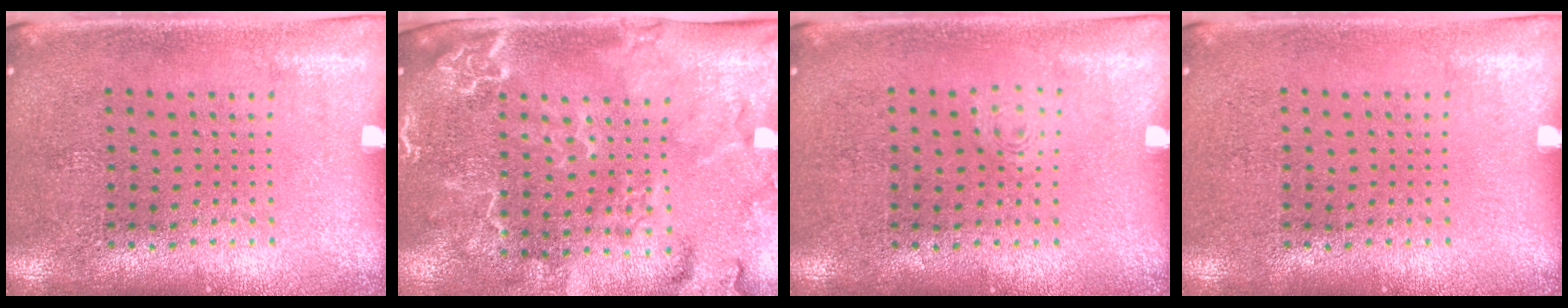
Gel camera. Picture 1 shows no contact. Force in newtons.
{"total": 2.8, "press": 2.5, "slide": 1.3}
{"total": 0.8, "press": 0.8, "slide": 0.2}
{"total": 0.0}